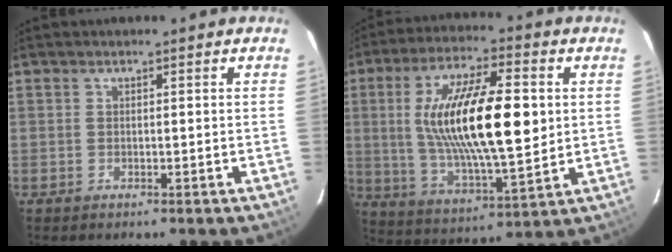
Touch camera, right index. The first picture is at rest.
{"total": 20.8, "force": [2.8, 6.3, 19.6], "torque": [-0.362, 0.005, 0.058]}